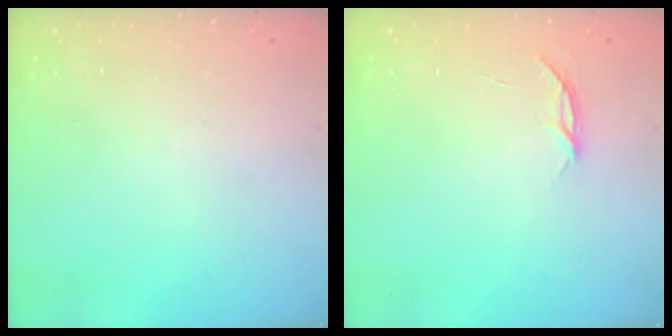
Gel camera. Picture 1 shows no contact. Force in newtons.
{"total": 3.6, "press": 3.6, "slide": 0.5}